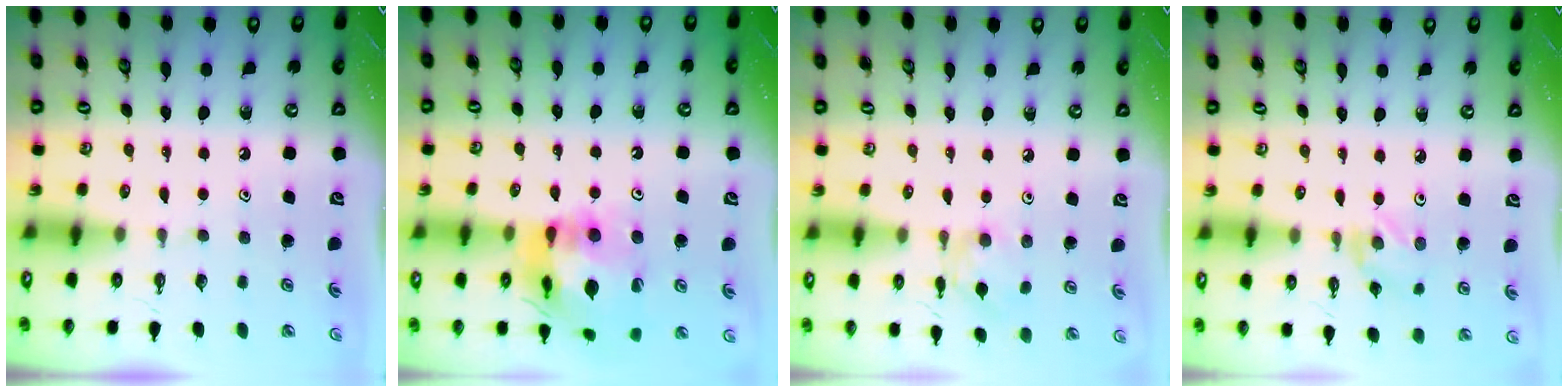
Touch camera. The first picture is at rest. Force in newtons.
{"total": 17.6, "press": 17.4, "slide": 2.5}
{"total": 3.2, "press": 3.2, "slide": 0.4}
{"total": 1.5, "press": 1.4, "slide": 0.3}